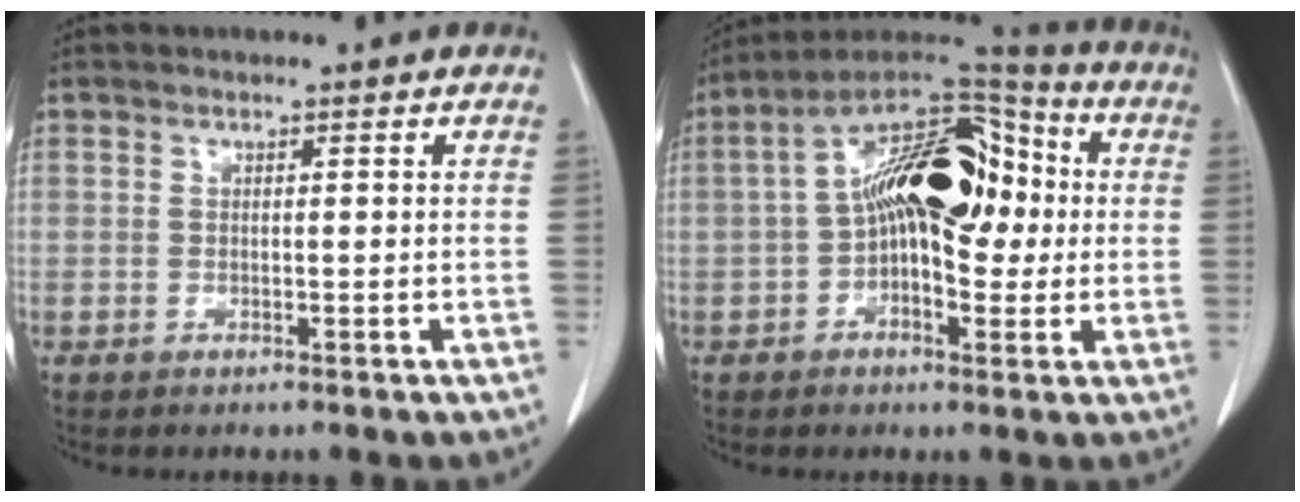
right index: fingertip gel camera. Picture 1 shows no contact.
{"total": 16.8, "force": [1.1, 7.9, 14.8], "torque": [-0.257, 0.054, 0.015]}